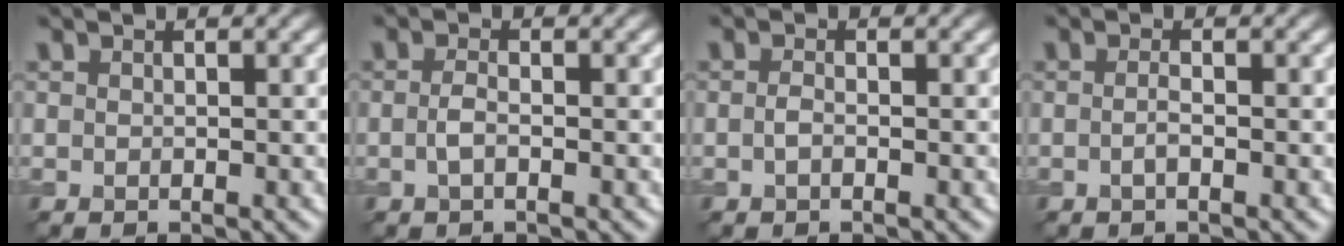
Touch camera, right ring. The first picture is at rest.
{"total": 1.3, "force": [-0.4, 0.5, 1.2], "torque": [-0.027, -0.001, -0.010]}
{"total": 0.8, "force": [-0.3, 0.3, 0.7], "torque": [-0.018, -0.001, -0.008]}
{"total": 1.0, "force": [-0.3, 0.2, 0.9], "torque": [-0.018, 0.000, -0.007]}